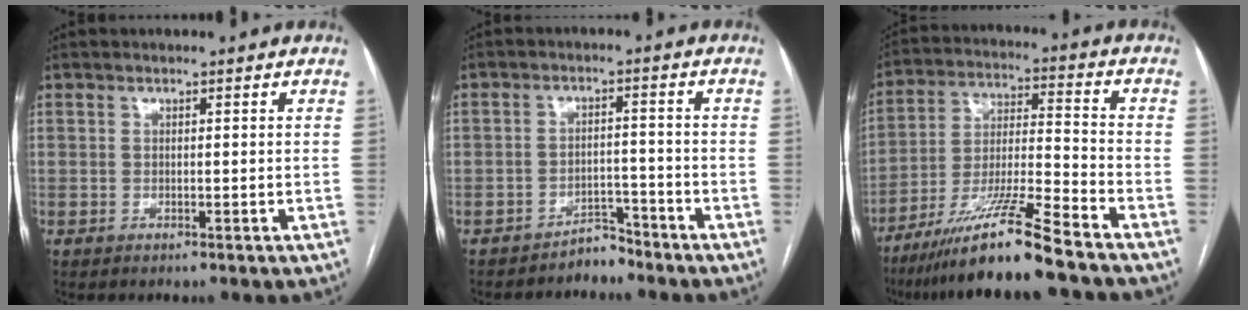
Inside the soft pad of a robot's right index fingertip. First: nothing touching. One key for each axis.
{"total": 3.3, "fx": -3.0, "fy": 1.2, "fz": -0.1, "tx": 0.009, "ty": 0.001, "tz": -0.048}
{"total": 14.4, "fx": -11.2, "fy": -1.2, "fz": 8.9, "tx": -0.163, "ty": -0.018, "tz": -0.201}